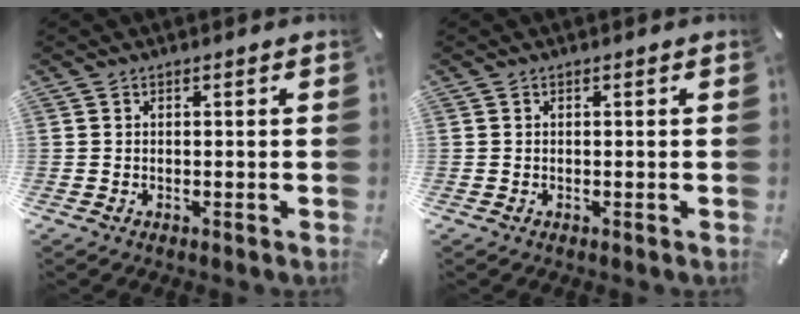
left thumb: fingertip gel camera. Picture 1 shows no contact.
{"total": 0.0}